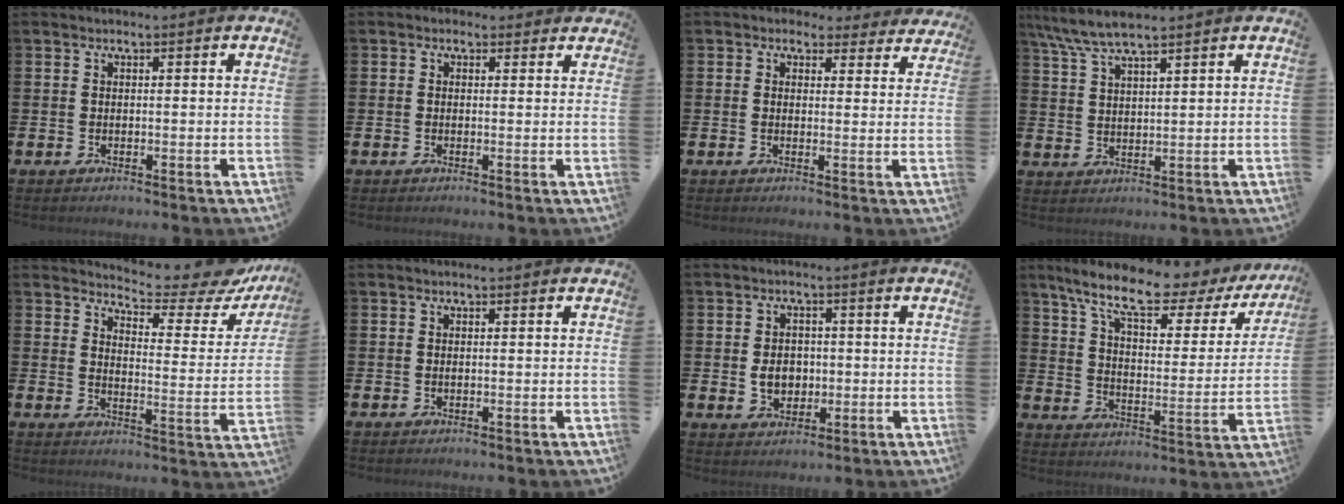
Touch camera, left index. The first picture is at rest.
{"total": 1.0, "force": [0.6, 0.8, 0.1], "torque": [-0.001, 0.008, 0.010]}
{"total": 3.0, "force": [2.4, 1.7, 0.2], "torque": [-0.006, -0.013, 0.038]}
{"total": 6.2, "force": [5.4, 0.6, 2.9], "torque": [-0.075, -0.013, 0.099]}
{"total": 7.0, "force": [6.6, 1.3, 2.0], "torque": [-0.040, -0.061, 0.108]}
{"total": 0.0}
{"total": 3.8, "force": [-0.2, 3.1, 2.2], "torque": [-0.032, 0.002, -0.013]}
{"total": 10.7, "force": [8.7, 2.7, 5.6], "torque": [-0.141, -0.045, 0.145]}